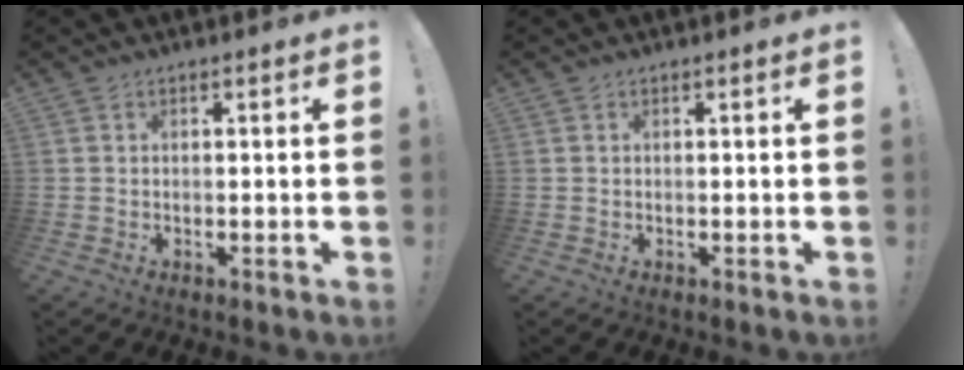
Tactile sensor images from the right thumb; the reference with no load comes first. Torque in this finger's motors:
{"motor_torque": [-0.03, 0.01, -0.06, 0.05, 0.07]}